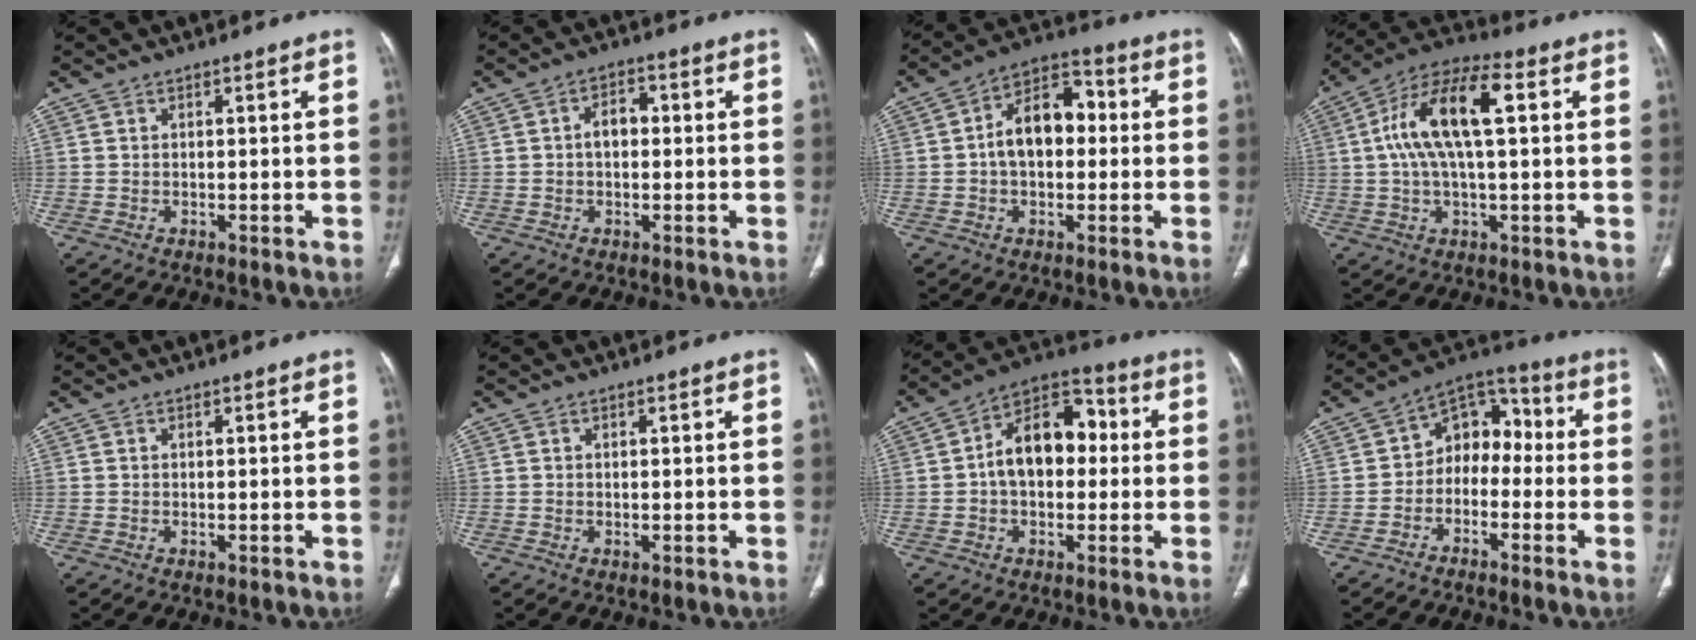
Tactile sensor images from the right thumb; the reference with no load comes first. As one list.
[{"total": 4.5, "force": [0.0, 3.0, 3.4], "torque": [-0.048, 0.017, -0.007]}, {"total": 11.6, "force": [0.4, 7.6, 8.8], "torque": [-0.120, 0.034, -0.003]}, {"total": 14.6, "force": [2.7, 5.7, 13.1], "torque": [-0.256, 0.033, 0.042]}, {"total": 0.0}, {"total": 0.5, "force": [-0.1, 0.2, 0.5], "torque": [-0.012, -0.004, 0.000]}, {"total": 13.7, "force": [0.8, 9.0, 10.3], "torque": [-0.133, 0.038, 0.001]}, {"total": 9.4, "force": [-1.7, 7.0, 6.0], "torque": [-0.053, 0.045, -0.048]}]